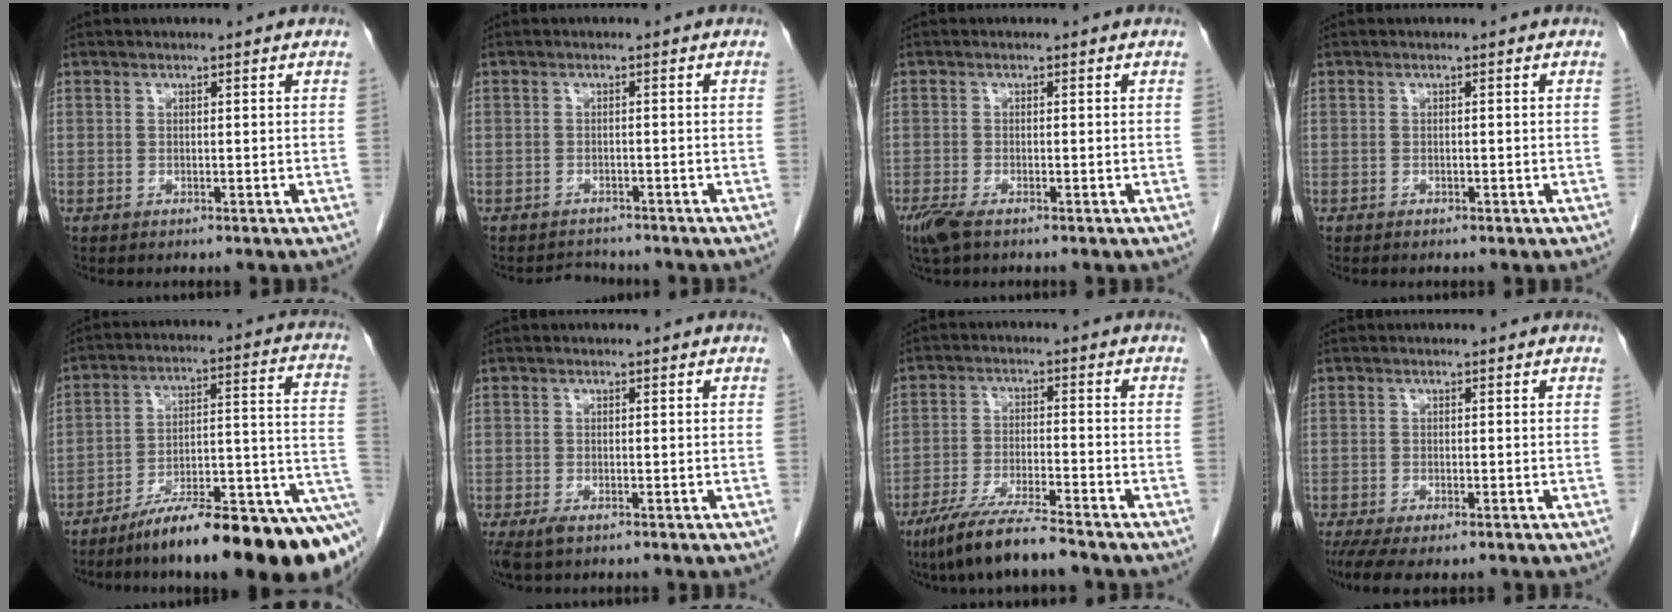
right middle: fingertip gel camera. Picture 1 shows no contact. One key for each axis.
{"total": 2.3, "fx": -2.2, "fy": 0.6, "fz": -0.4, "tx": 0.000, "ty": -0.009, "tz": -0.034}
{"total": 3.1, "fx": -2.1, "fy": 0.8, "fz": 2.2, "tx": -0.052, "ty": -0.010, "tz": -0.040}
{"total": 0.7, "fx": -0.5, "fy": 0.2, "fz": 0.4, "tx": -0.013, "ty": -0.003, "tz": -0.005}
{"total": 21.5, "fx": -13.2, "fy": 2.9, "fz": 16.7, "tx": -0.156, "ty": 0.034, "tz": -0.205}
{"total": 2.6, "fx": -1.6, "fy": 0.9, "fz": 1.8, "tx": -0.040, "ty": -0.009, "tz": -0.026}
{"total": 9.7, "fx": -7.7, "fy": 0.1, "fz": 5.9, "tx": -0.108, "ty": -0.032, "tz": -0.138}
{"total": 6.0, "fx": -4.3, "fy": 1.7, "fz": 3.8, "tx": -0.066, "ty": -0.018, "tz": -0.069}